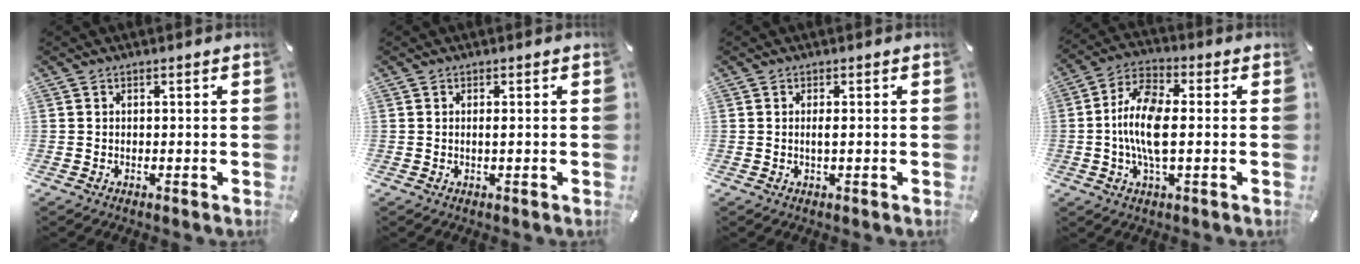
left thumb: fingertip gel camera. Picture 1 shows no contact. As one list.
[{"total": 1.0, "force": [0.0, 0.1, 1.0], "torque": [-0.020, -0.002, 0.000]}, {"total": 1.8, "force": [0.0, 0.3, 1.8], "torque": [-0.034, -0.004, 0.000]}, {"total": 12.1, "force": [-0.7, 5.2, 10.9], "torque": [-0.231, -0.005, -0.014]}]